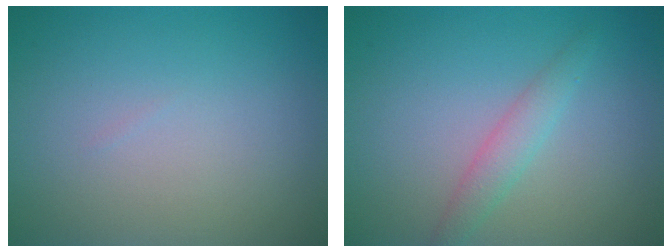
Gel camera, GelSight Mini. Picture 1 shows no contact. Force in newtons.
{"total": 1.9, "press": 1.9, "slide": 0.1}